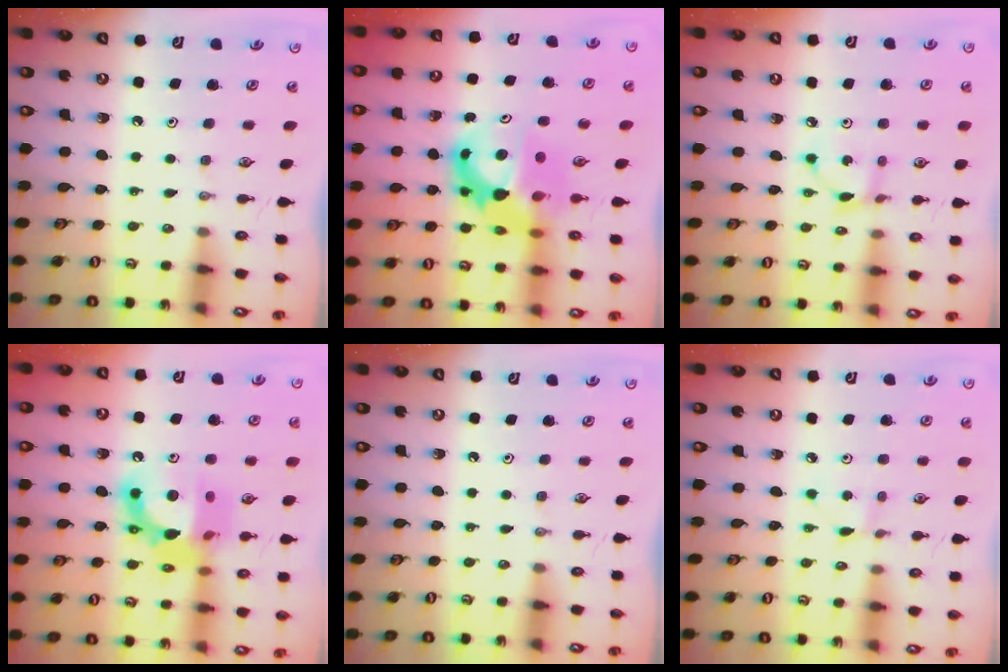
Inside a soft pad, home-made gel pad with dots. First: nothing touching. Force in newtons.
{"total": 11.3, "press": 11.2, "slide": 1.0}
{"total": 3.4, "press": 3.4, "slide": 0.2}
{"total": 15.6, "press": 15.5, "slide": 1.0}
{"total": 0.0}
{"total": 2.8, "press": 2.8, "slide": 0.3}